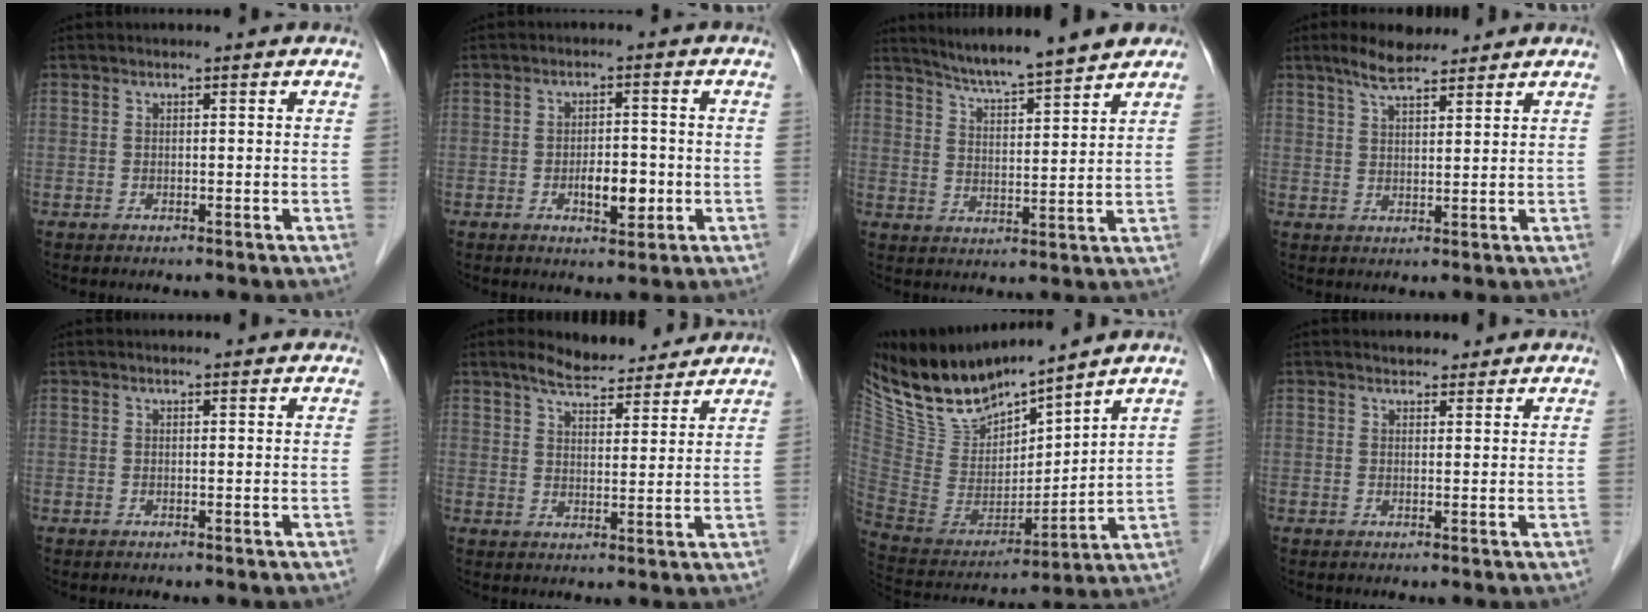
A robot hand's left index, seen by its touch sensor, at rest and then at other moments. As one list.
[{"total": 4.4, "force": [-1.2, 1.9, 3.8], "torque": [-0.061, 0.001, -0.015]}, {"total": 10.3, "force": [9.1, 0.6, 4.7], "torque": [-0.073, 0.016, 0.141]}, {"total": 5.6, "force": [4.5, 1.4, 3.0], "torque": [-0.066, 0.016, 0.083]}, {"total": 2.4, "force": [2.3, 0.5, 0.5], "torque": [-0.012, 0.016, 0.023]}, {"total": 9.0, "force": [8.1, 2.2, 3.3], "torque": [-0.054, 0.018, 0.126]}, {"total": 13.9, "force": [12.8, 2.6, 5.0], "torque": [-0.112, -0.004, 0.260]}, {"total": 3.0, "force": [2.7, 1.2, 0.7], "torque": [-0.006, 0.014, 0.038]}]